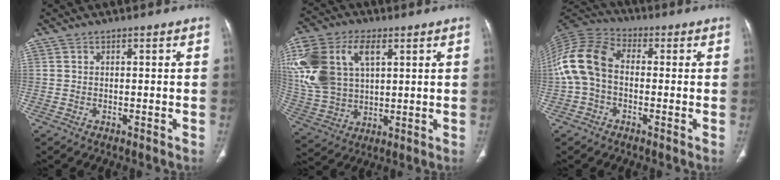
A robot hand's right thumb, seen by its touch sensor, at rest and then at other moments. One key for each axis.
{"total": 20.0, "fx": 6.1, "fy": 12.7, "fz": 14.3, "tx": -0.304, "ty": 0.001, "tz": 0.119}
{"total": 11.9, "fx": -0.6, "fy": 8.3, "fz": 8.6, "tx": -0.176, "ty": 0.032, "tz": -0.025}